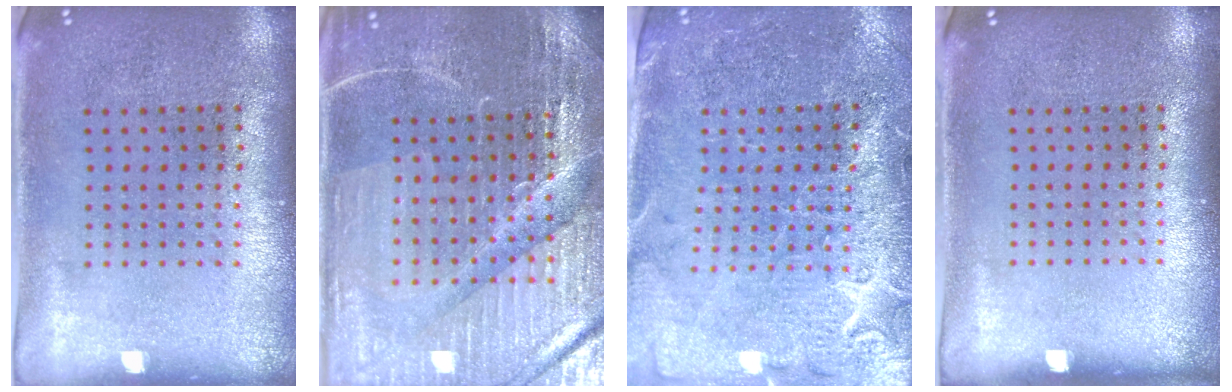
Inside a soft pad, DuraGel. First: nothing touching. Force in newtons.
{"total": 4.3, "press": 4.2, "slide": 1.1}
{"total": 3.2, "press": 3.1, "slide": 1.0}
{"total": 0.0}